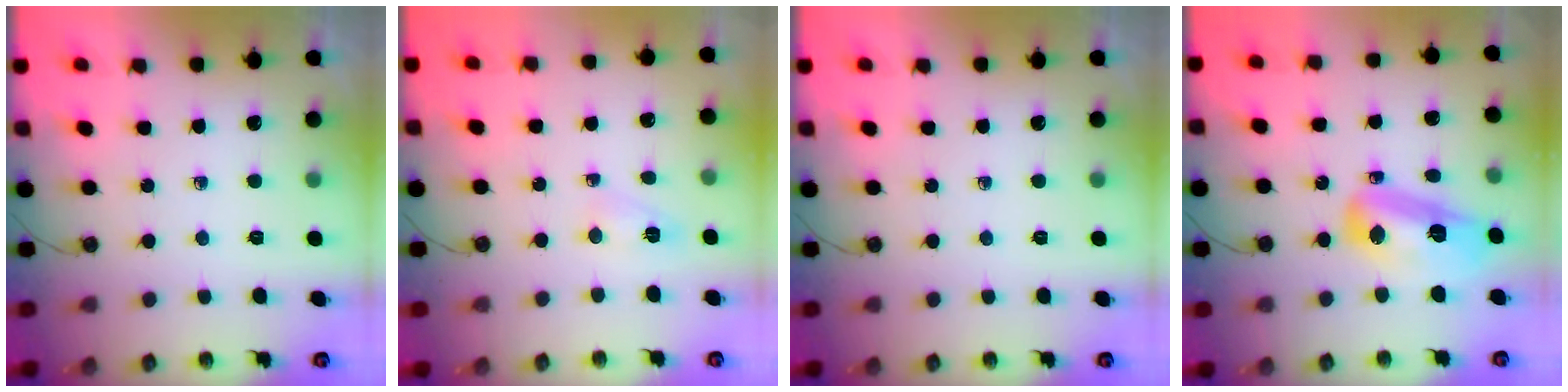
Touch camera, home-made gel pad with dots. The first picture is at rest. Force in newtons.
{"total": 2.9, "press": 2.8, "slide": 0.5}
{"total": 0.0}
{"total": 13.2, "press": 13.1, "slide": 1.3}